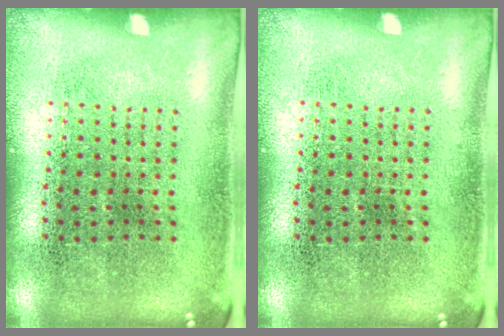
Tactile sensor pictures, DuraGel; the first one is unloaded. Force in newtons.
{"total": 0.0}